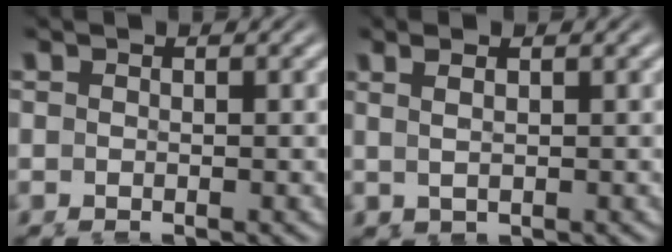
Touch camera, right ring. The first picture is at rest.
{"total": 1.7, "force": [0.8, 0.6, 1.3], "torque": [-0.022, 0.005, 0.015]}